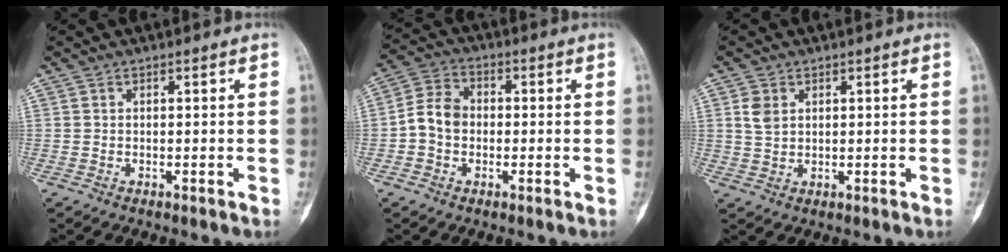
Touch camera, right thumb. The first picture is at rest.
{"total": 6.7, "force": [-0.8, 5.3, 3.9], "torque": [-0.060, 0.024, -0.028]}
{"total": 3.3, "force": [1.2, 2.4, 1.9], "torque": [-0.031, 0.000, 0.028]}